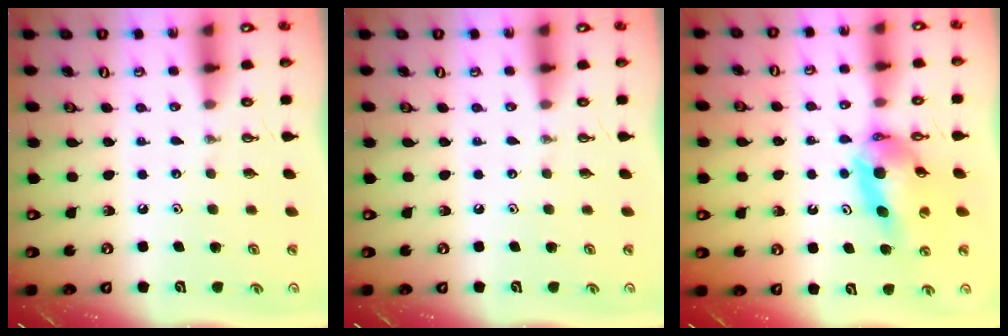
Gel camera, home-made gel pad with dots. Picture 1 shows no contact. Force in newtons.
{"total": 0.0}
{"total": 10.5, "press": 10.4, "slide": 1.1}